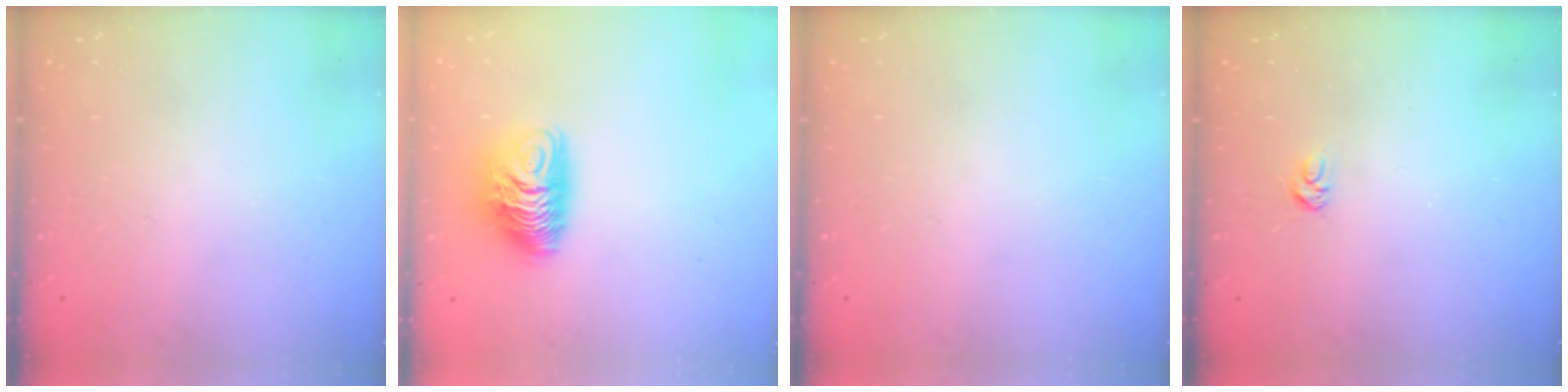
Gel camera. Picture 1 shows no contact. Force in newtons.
{"total": 10.0, "press": 9.9, "slide": 0.8}
{"total": 0.0}
{"total": 3.6, "press": 3.5, "slide": 0.5}